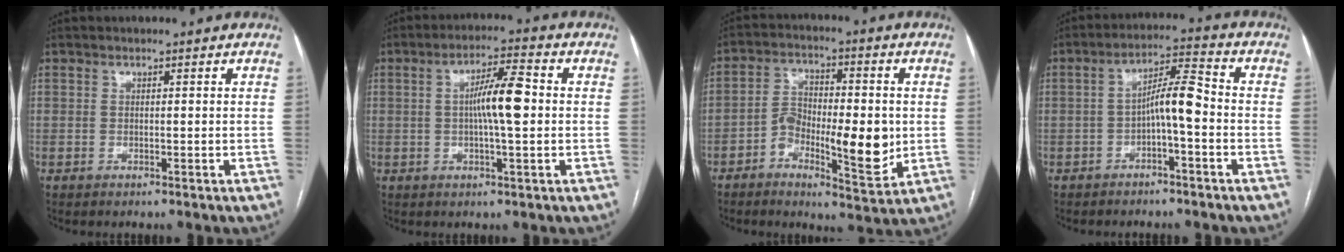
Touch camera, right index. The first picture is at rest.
{"total": 7.6, "force": [0.3, 0.8, 7.5], "torque": [-0.134, 0.011, 0.000]}
{"total": 10.9, "force": [-2.3, 4.0, 9.9], "torque": [-0.169, 0.009, -0.034]}
{"total": 6.2, "force": [-1.5, 0.8, 6.0], "torque": [-0.103, 0.024, -0.026]}